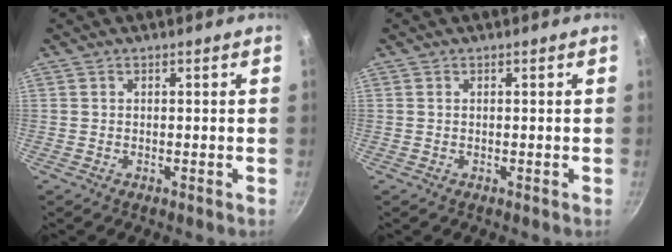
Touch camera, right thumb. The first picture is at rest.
{"total": 0.0}